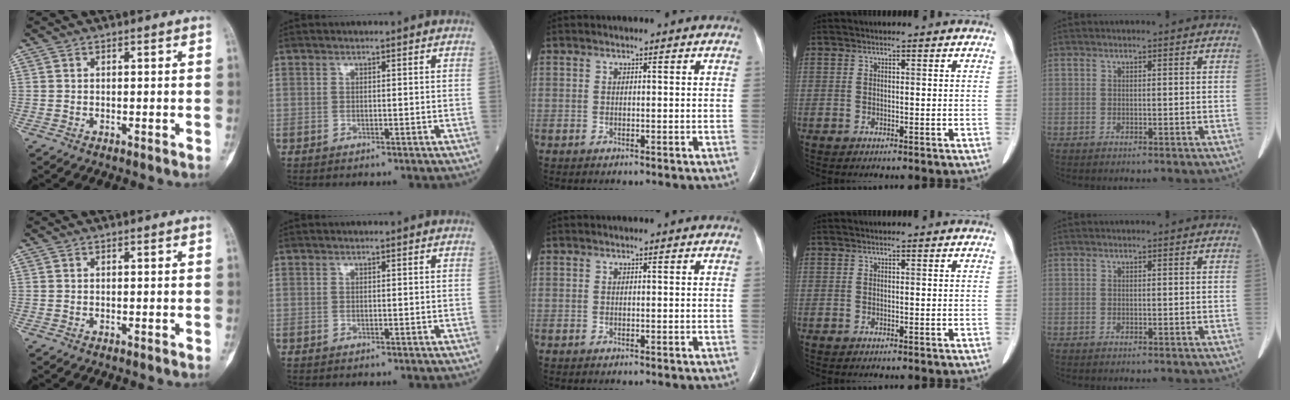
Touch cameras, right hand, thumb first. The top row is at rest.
{}